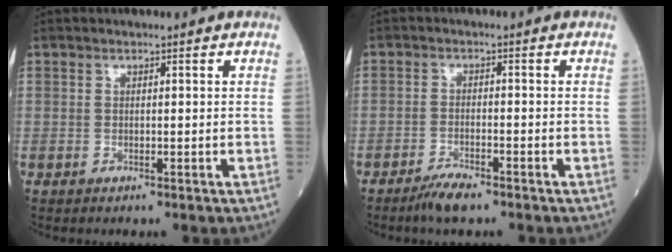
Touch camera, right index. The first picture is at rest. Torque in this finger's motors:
{"motor_torque": [0.04, -0.14, 0.11, 0.00]}